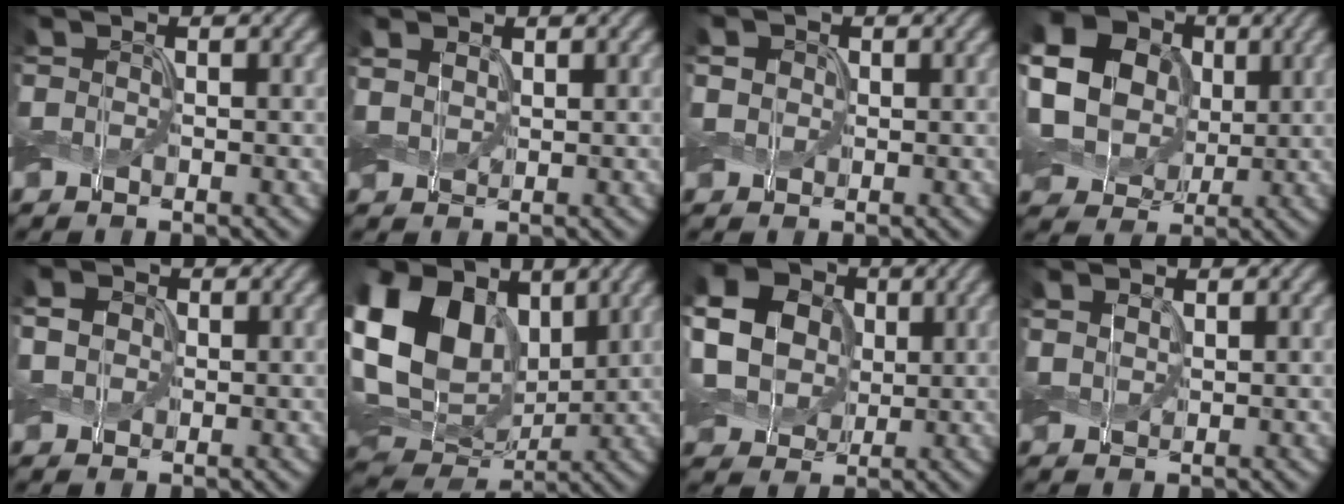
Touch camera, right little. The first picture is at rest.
{"total": 1.4, "force": [0.8, 0.9, 0.7], "torque": [-0.022, 0.000, 0.017]}
{"total": 2.5, "force": [1.0, 2.0, 1.2], "torque": [-0.041, 0.006, 0.015]}
{"total": 22.2, "force": [5.5, 19.2, 9.6], "torque": [-0.258, 0.031, 0.072]}
{"total": 2.8, "force": [0.6, 2.3, 1.5], "torque": [-0.043, 0.010, 0.002]}
{"total": 16.3, "force": [4.8, 11.6, 10.4], "torque": [-0.227, 0.033, 0.084]}
{"total": 12.3, "force": [2.6, 10.4, 6.0], "torque": [-0.177, 0.026, 0.054]}
{"total": 1.1, "force": [0.7, 0.7, 0.5], "torque": [-0.016, 0.000, 0.016]}